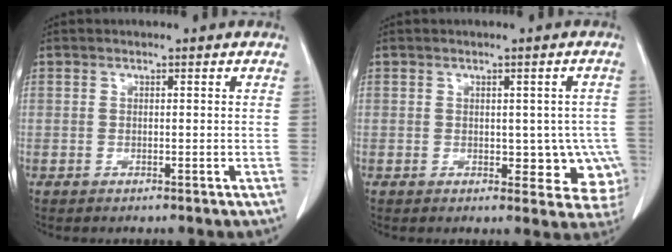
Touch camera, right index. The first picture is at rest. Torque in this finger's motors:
{"motor_torque": [-0.07, 0.03, 0.06, 0.00]}